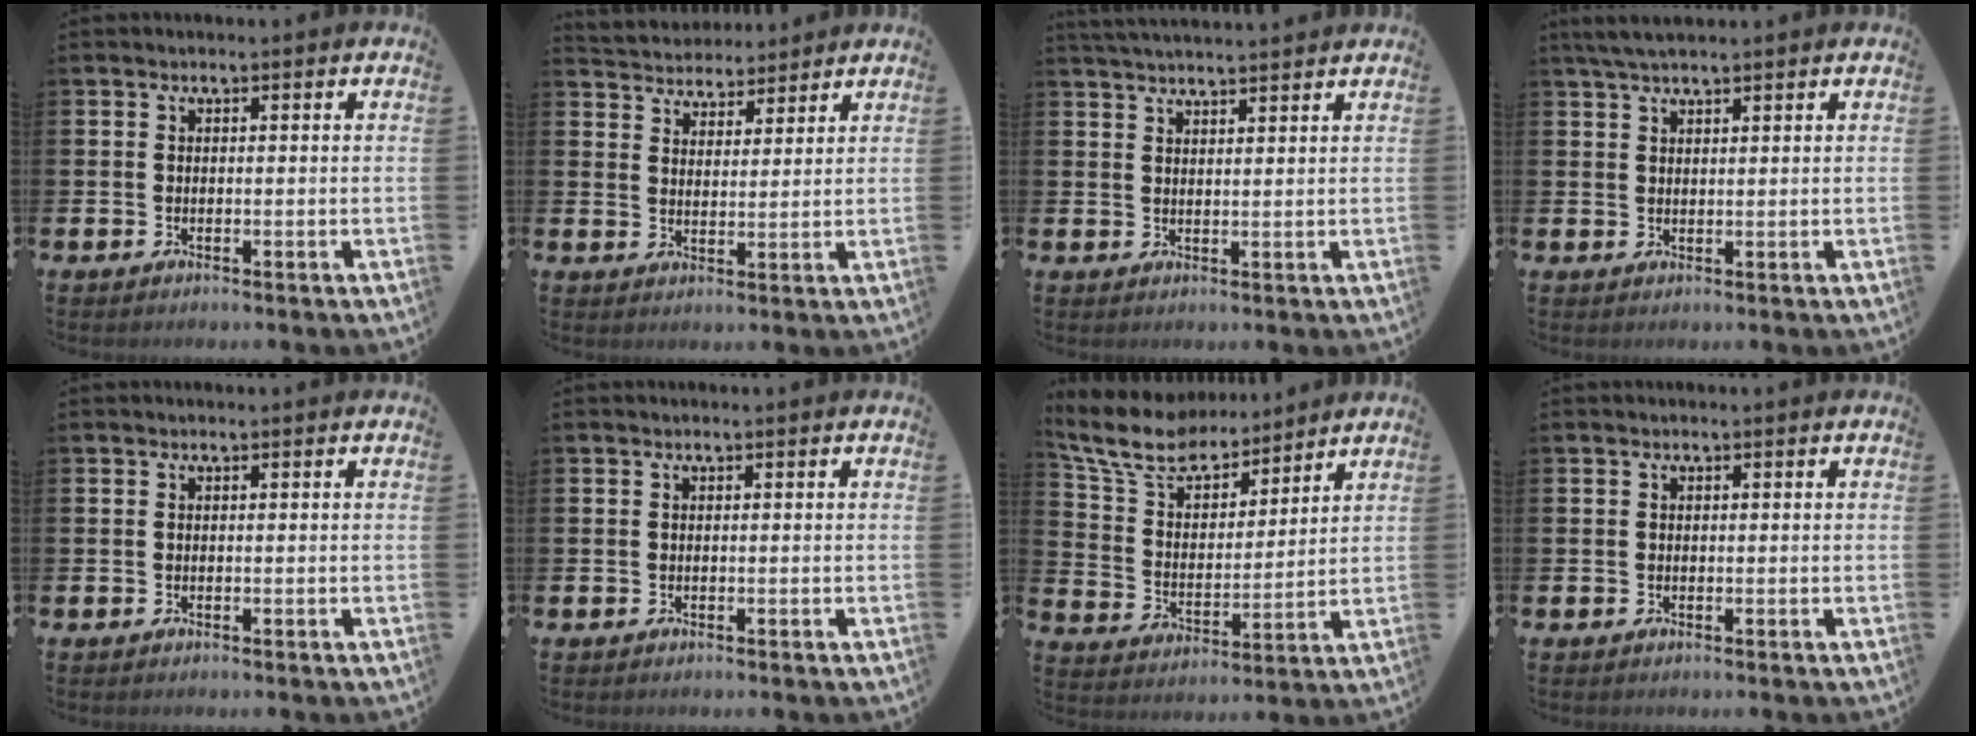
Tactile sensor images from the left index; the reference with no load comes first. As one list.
[{"total": 4.2, "force": [4.1, 1.1, -0.7], "torque": [-0.004, -0.025, 0.072]}, {"total": 3.1, "force": [3.1, -0.1, 0.2], "torque": [-0.007, -0.014, 0.057]}, {"total": 3.2, "force": [2.7, 0.6, 1.5], "torque": [-0.028, -0.004, 0.048]}, {"total": 0.0}, {"total": 0.0}, {"total": 10.0, "force": [8.9, 3.3, 3.2], "torque": [-0.104, -0.051, 0.161]}, {"total": 0.0}]